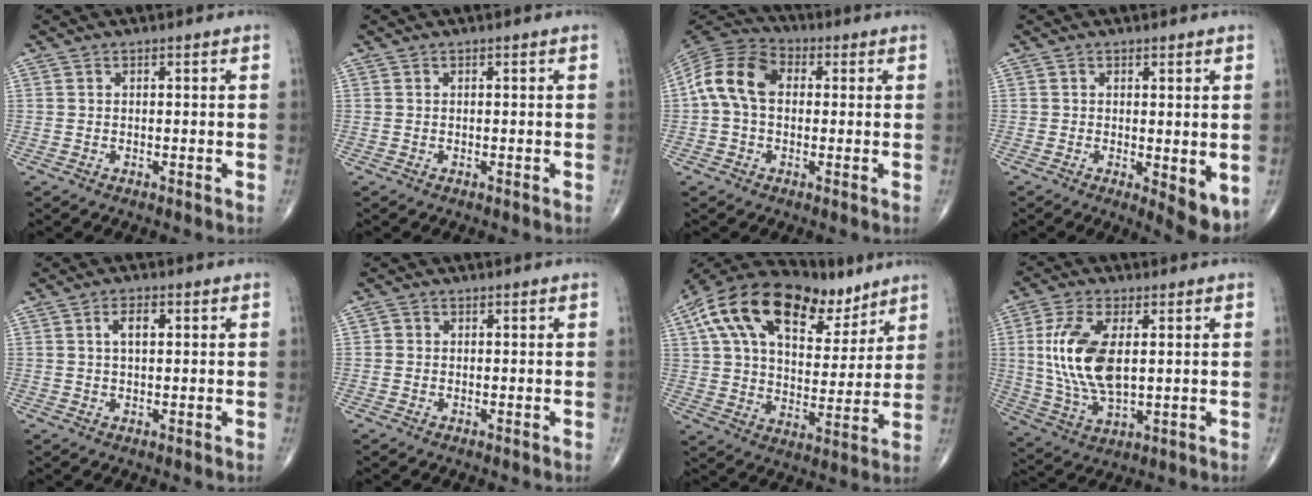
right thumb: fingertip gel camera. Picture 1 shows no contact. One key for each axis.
{"total": 0.0}
{"total": 11.1, "fx": 0.8, "fy": 7.8, "fz": 7.8, "tx": -0.149, "ty": 0.033, "tz": 0.004}
{"total": 5.9, "fx": -0.7, "fy": 2.2, "fz": 5.4, "tx": -0.069, "ty": -0.018, "tz": -0.007}
{"total": 3.2, "fx": 0.8, "fy": 1.6, "fz": 2.7, "tx": -0.044, "ty": 0.003, "tz": 0.012}
{"total": 1.0, "fx": 0.0, "fy": 0.9, "fz": 0.3, "tx": 0.000, "ty": 0.002, "tz": -0.003}
{"total": 24.9, "fx": 13.9, "fy": 12.6, "fz": 16.4, "tx": -0.265, "ty": -0.008, "tz": 0.240}
{"total": 14.2, "fx": 2.0, "fy": 7.0, "fz": 12.2, "tx": -0.253, "ty": -0.010, "tz": 0.044}